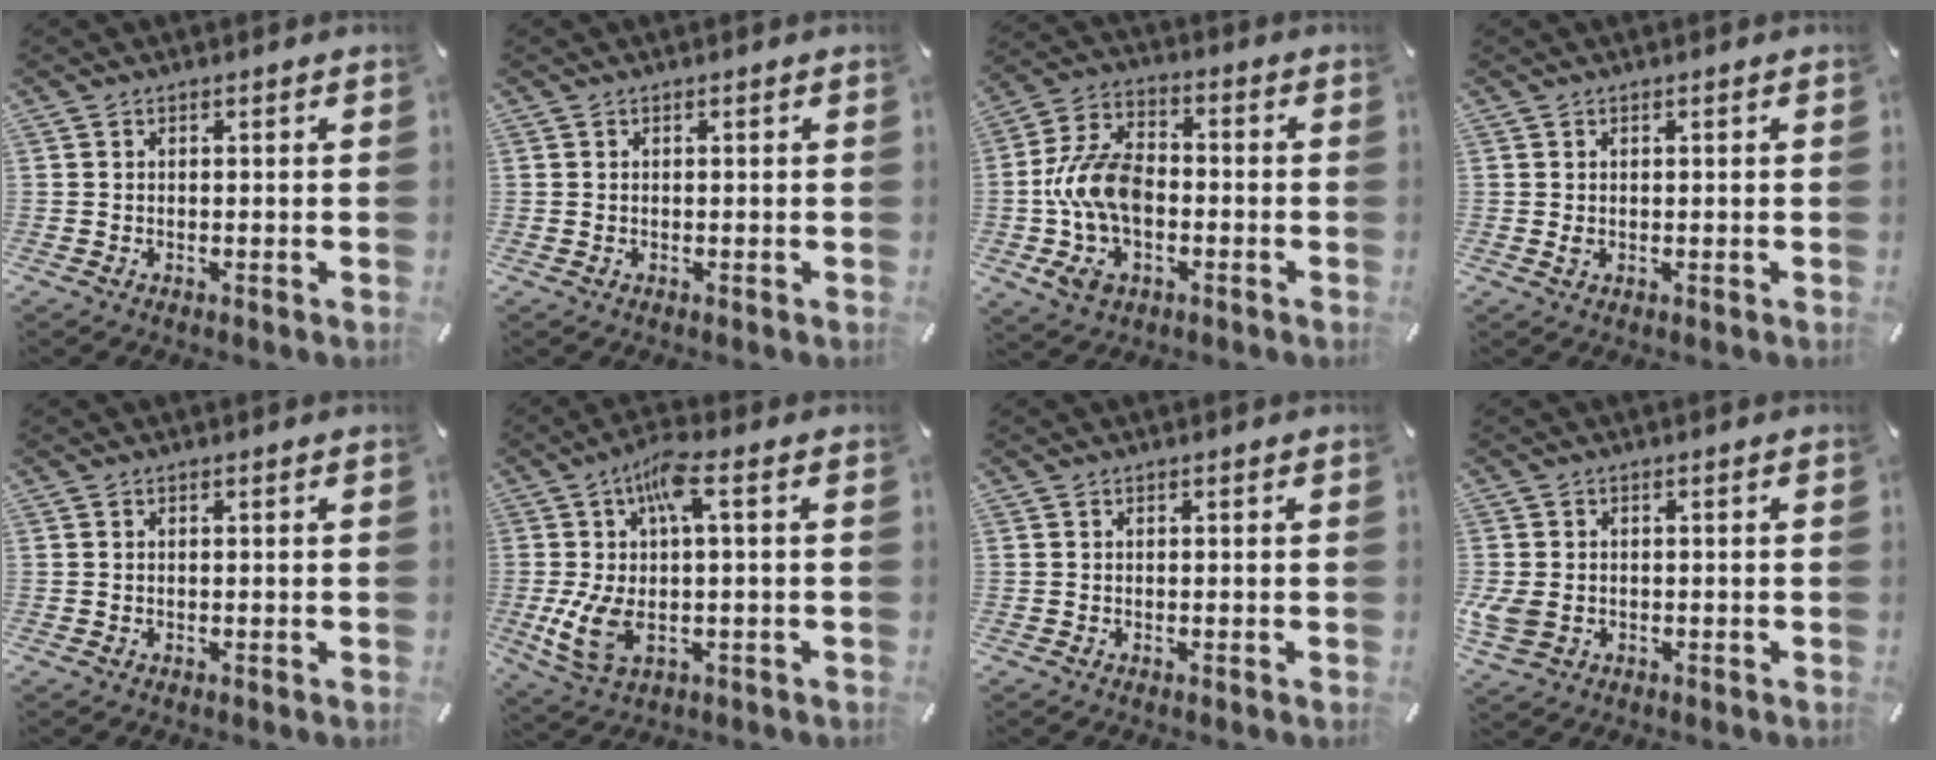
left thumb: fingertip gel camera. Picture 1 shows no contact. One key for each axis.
{"total": 0.0}
{"total": 13.8, "fx": -2.9, "fy": 9.5, "fz": 9.6, "tx": -0.202, "ty": 0.011, "tz": -0.048}
{"total": 0.8, "fx": 0.1, "fy": 0.6, "fz": 0.5, "tx": -0.003, "ty": -0.003, "tz": 0.000}
{"total": 0.0}
{"total": 13.6, "fx": 1.6, "fy": 4.7, "fz": 12.6, "tx": -0.263, "ty": -0.007, "tz": 0.026}
{"total": 0.0}
{"total": 5.5, "fx": -1.0, "fy": 4.3, "fz": 3.2, "tx": -0.088, "ty": -0.002, "tz": -0.018}